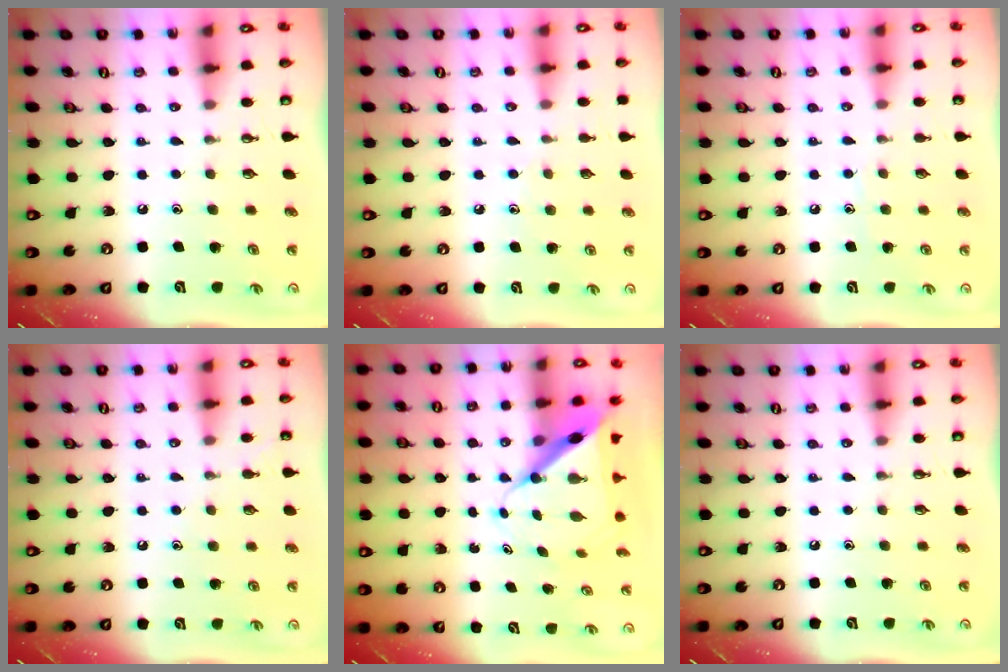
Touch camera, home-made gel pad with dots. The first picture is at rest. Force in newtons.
{"total": 5.6, "press": 5.6, "slide": 0.5}
{"total": 5.1, "press": 5.0, "slide": 0.6}
{"total": 3.5, "press": 3.4, "slide": 0.4}
{"total": 9.1, "press": 9.1, "slide": 0.5}
{"total": 0.0}